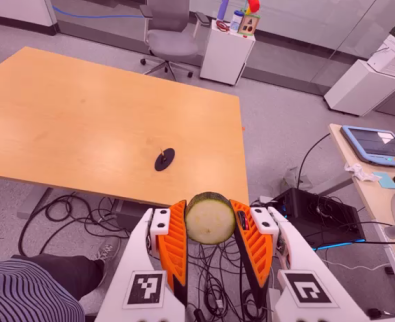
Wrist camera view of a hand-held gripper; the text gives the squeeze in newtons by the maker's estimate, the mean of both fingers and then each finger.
{"total": 11.5, "left": 10.8, "right": 12.2}